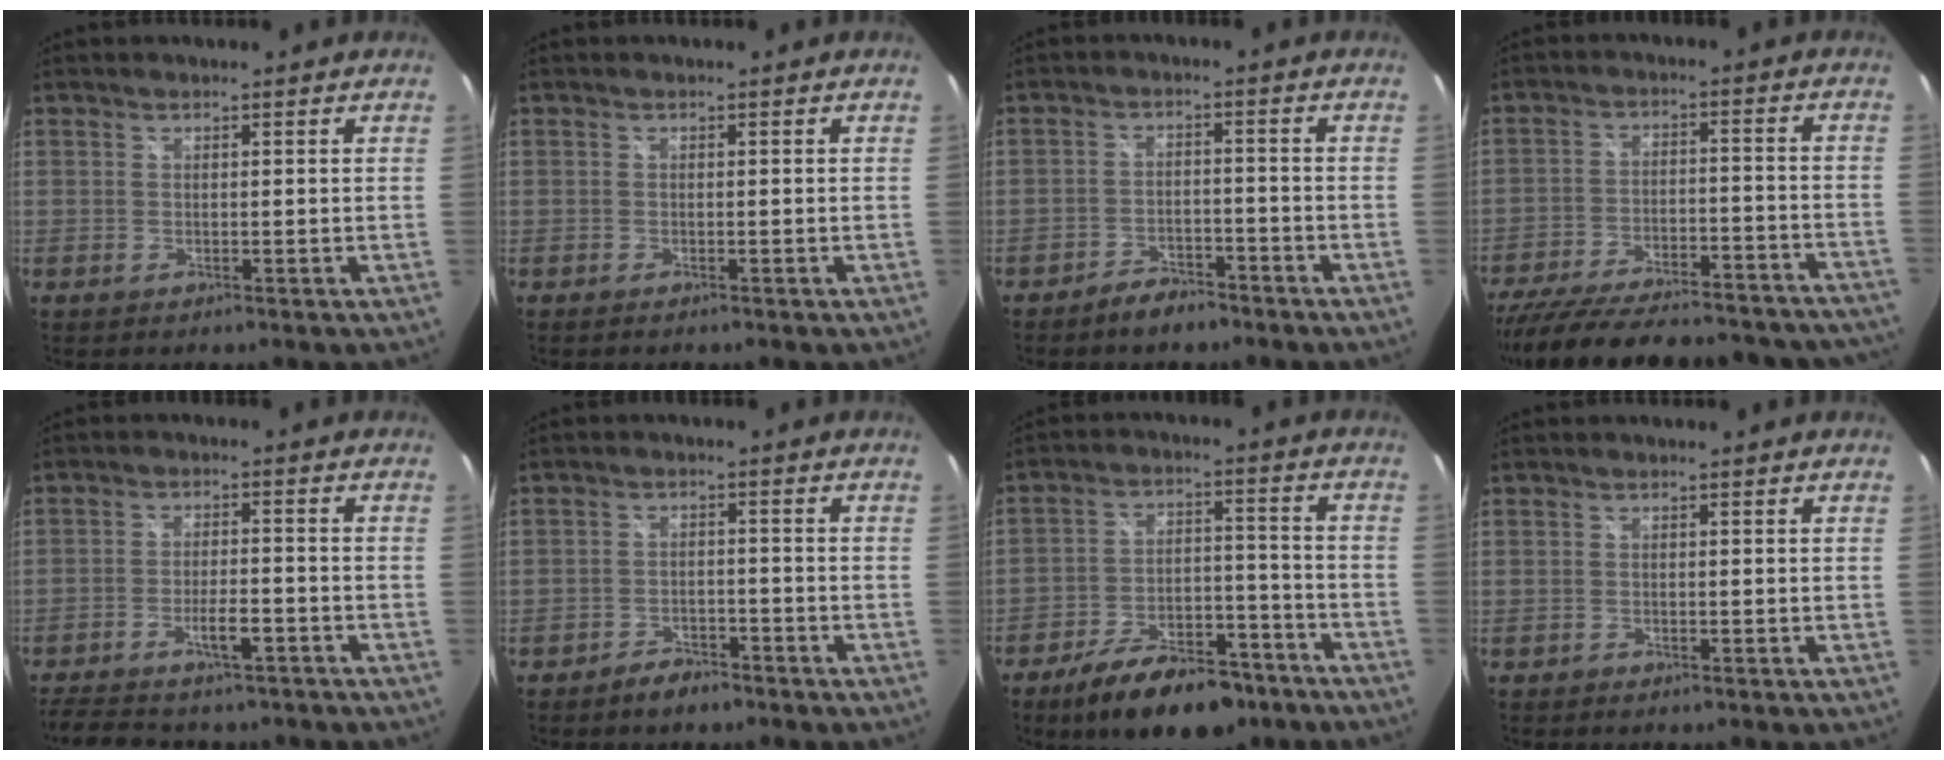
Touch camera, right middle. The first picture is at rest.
{"total": 0.7, "force": [-0.6, 0.3, 0.3], "torque": [-0.008, -0.004, -0.011]}
{"total": 4.5, "force": [-4.0, 1.8, 1.3], "torque": [-0.039, 0.007, -0.062]}
{"total": 32.8, "force": [-28.6, 9.1, 13.3], "torque": [-0.248, -0.016, -0.373]}
{"total": 11.2, "force": [-8.8, 3.8, 5.7], "torque": [-0.126, -0.005, -0.139]}
{"total": 3.9, "force": [-3.4, 1.7, 1.2], "torque": [-0.034, 0.006, -0.053]}
{"total": 16.3, "force": [-11.8, 7.3, 8.6], "torque": [-0.155, 0.006, -0.172]}
{"total": 0.7, "force": [-0.6, 0.3, 0.1], "torque": [-0.006, -0.002, -0.011]}